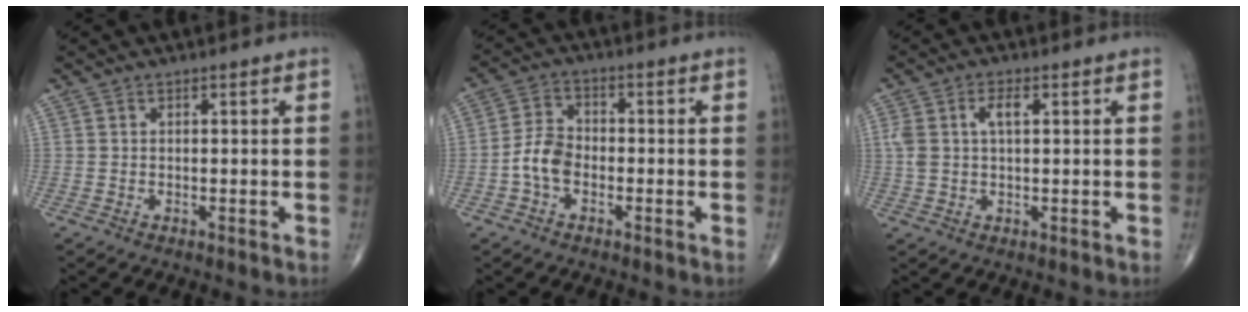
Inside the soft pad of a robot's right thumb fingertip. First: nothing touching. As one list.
[{"total": 5.8, "force": [-1.9, 3.8, 3.9], "torque": [-0.069, 0.021, -0.045]}, {"total": 4.9, "force": [1.3, 2.4, 4.1], "torque": [-0.099, 0.016, 0.027]}]